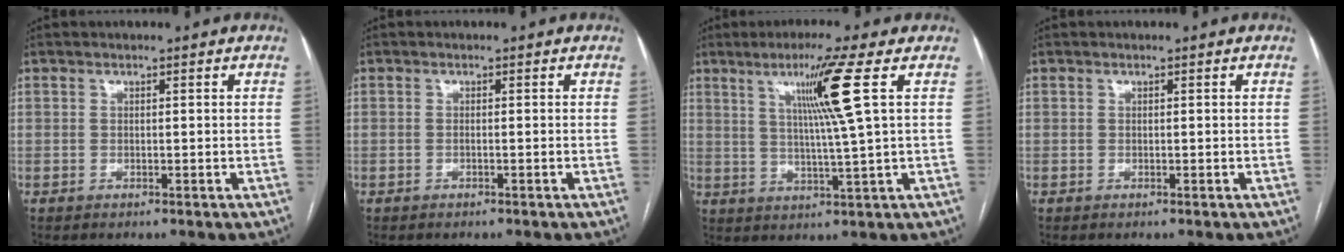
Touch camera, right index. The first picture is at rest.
{"total": 0.0}
{"total": 9.2, "force": [3.4, -2.3, 8.3], "torque": [-0.145, -0.004, 0.065]}
{"total": 0.0}